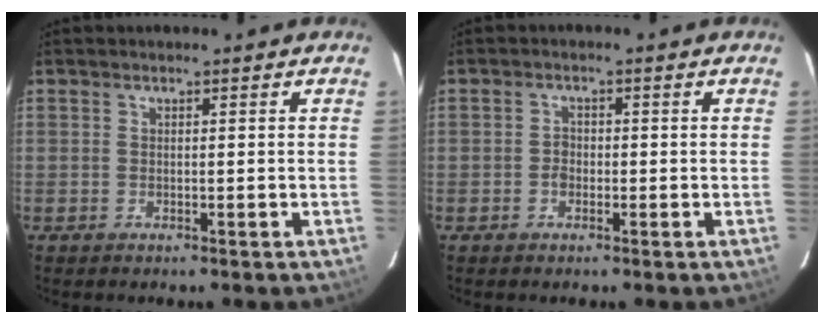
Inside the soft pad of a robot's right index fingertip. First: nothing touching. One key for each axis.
{"total": 1.6, "fx": -0.5, "fy": 1.2, "fz": 0.8, "tx": -0.012, "ty": 0.006, "tz": -0.009}